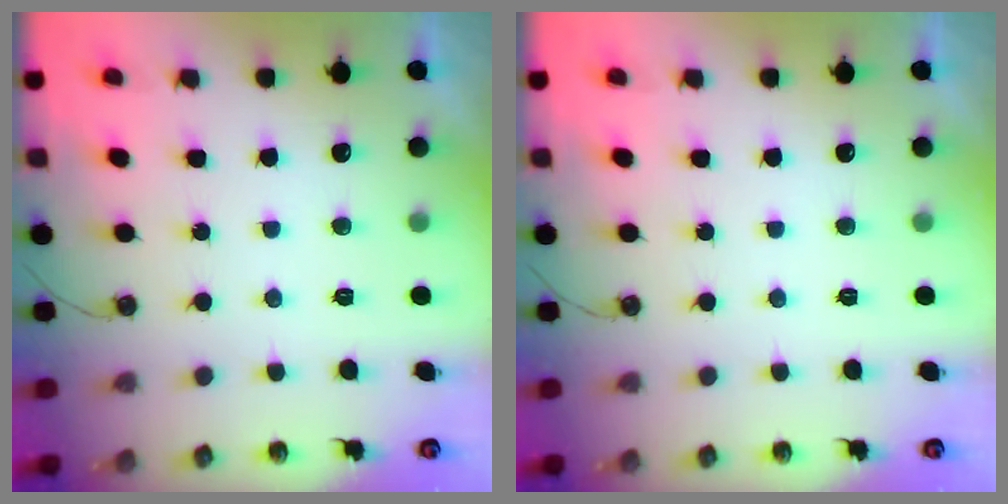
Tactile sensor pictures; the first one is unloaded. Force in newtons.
{"total": 0.0}